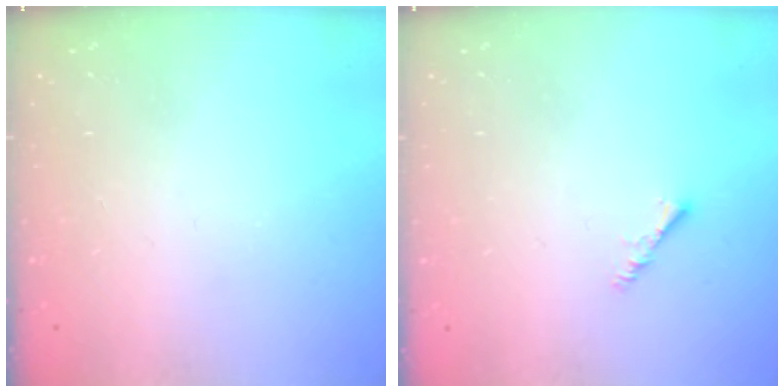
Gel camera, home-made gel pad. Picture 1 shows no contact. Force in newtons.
{"total": 1.9, "press": 1.9, "slide": 0.4}